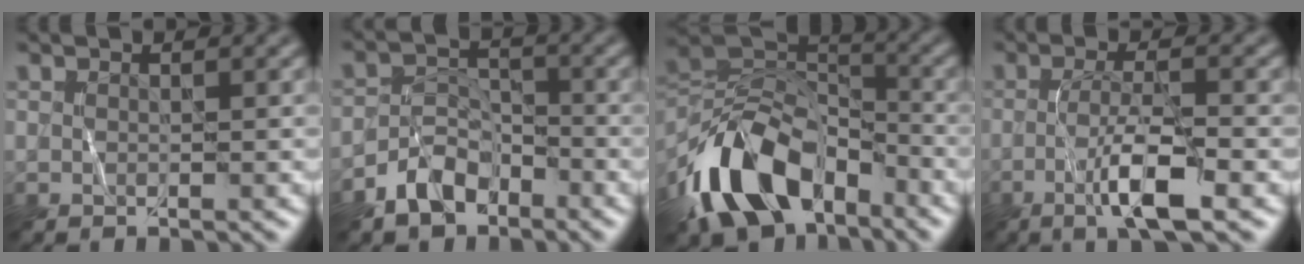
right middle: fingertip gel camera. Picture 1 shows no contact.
{"total": 4.4, "force": [-2.9, 2.8, 1.8], "torque": [-0.026, 0.003, -0.061]}
{"total": 12.4, "force": [-7.0, 7.3, 7.3], "torque": [-0.136, 0.001, -0.138]}
{"total": 5.3, "force": [-2.0, 0.9, 4.9], "torque": [-0.087, 0.003, -0.039]}